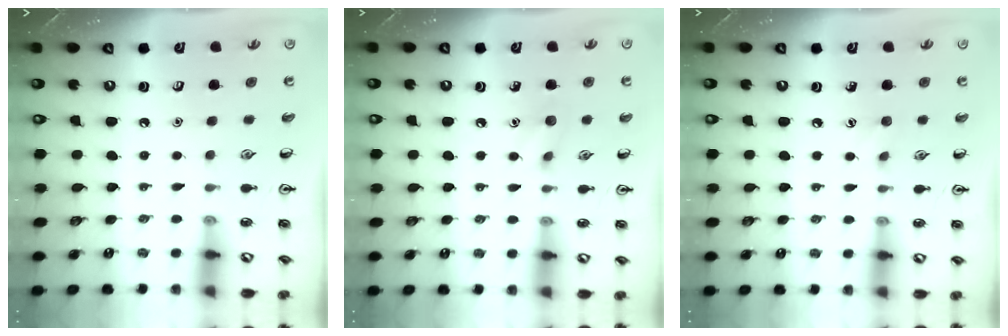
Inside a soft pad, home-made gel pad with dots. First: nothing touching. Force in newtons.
{"total": 6.6, "press": 6.4, "slide": 1.7}
{"total": 3.9, "press": 3.7, "slide": 1.3}